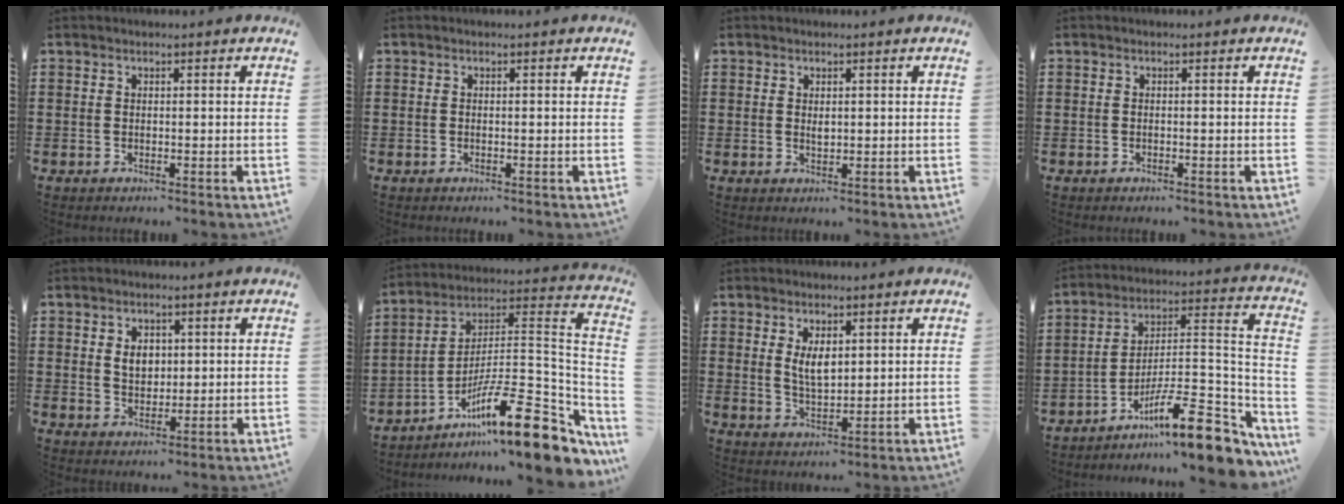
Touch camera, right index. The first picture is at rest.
{"total": 0.0}
{"total": 1.1, "force": [0.5, 0.6, 0.9], "torque": [-0.018, 0.001, 0.009]}
{"total": 0.0}
{"total": 3.6, "force": [0.9, 2.6, 2.3], "torque": [-0.045, 0.008, 0.013]}
{"total": 16.4, "force": [-9.8, 3.4, 12.6], "torque": [-0.198, 0.011, -0.169]}
{"total": 4.1, "force": [1.5, 2.0, 3.3], "torque": [-0.062, 0.001, 0.025]}
{"total": 14.0, "force": [-9.3, 3.4, 9.9], "torque": [-0.137, 0.024, -0.160]}